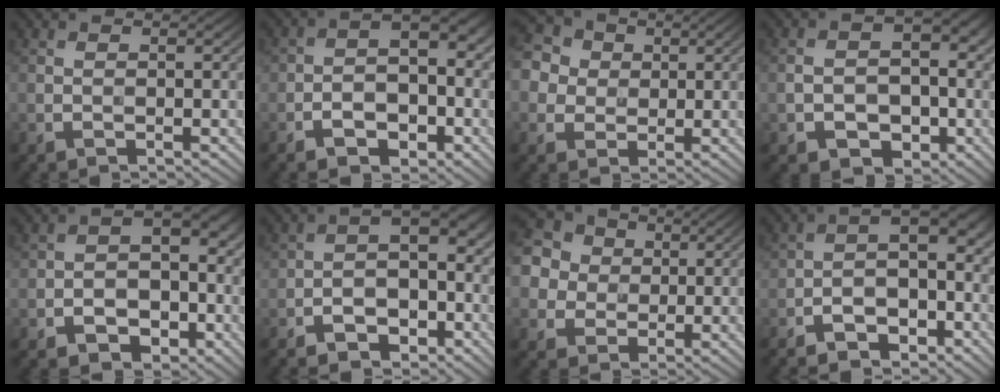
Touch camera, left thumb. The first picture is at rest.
{"total": 7.3, "force": [-3.3, 4.8, 4.5], "torque": [-0.059, -0.004, -0.058]}
{"total": 9.1, "force": [2.3, 7.9, 3.9], "torque": [-0.124, 0.037, 0.020]}
{"total": 9.2, "force": [-3.1, 7.1, 4.9], "torque": [-0.066, -0.013, -0.050]}
{"total": 8.6, "force": [-3.3, 6.5, 4.5], "torque": [-0.047, -0.009, -0.059]}
{"total": 8.3, "force": [-4.7, 5.2, 4.5], "torque": [-0.070, -0.019, -0.079]}
{"total": 13.6, "force": [3.4, 11.9, 5.7], "torque": [-0.183, 0.033, 0.040]}
{"total": 8.8, "force": [-5.4, 5.0, 4.8], "torque": [-0.078, -0.022, -0.092]}